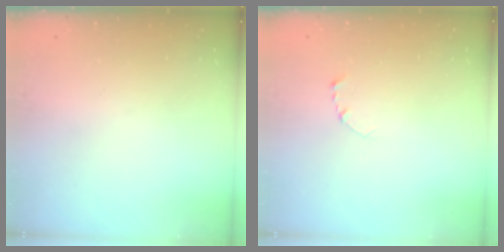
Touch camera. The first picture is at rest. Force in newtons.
{"total": 2.7, "press": 2.7, "slide": 0.3}